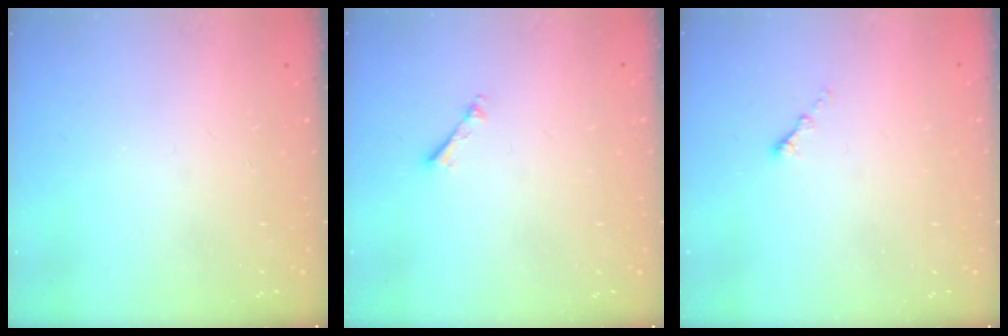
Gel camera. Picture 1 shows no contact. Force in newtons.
{"total": 1.0, "press": 1.0, "slide": 0.2}
{"total": 1.1, "press": 1.0, "slide": 0.5}